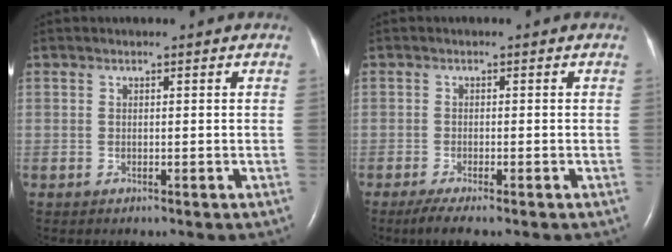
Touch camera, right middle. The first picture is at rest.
{"total": 3.5, "force": [-2.5, 0.3, 2.4], "torque": [-0.044, -0.010, -0.044]}